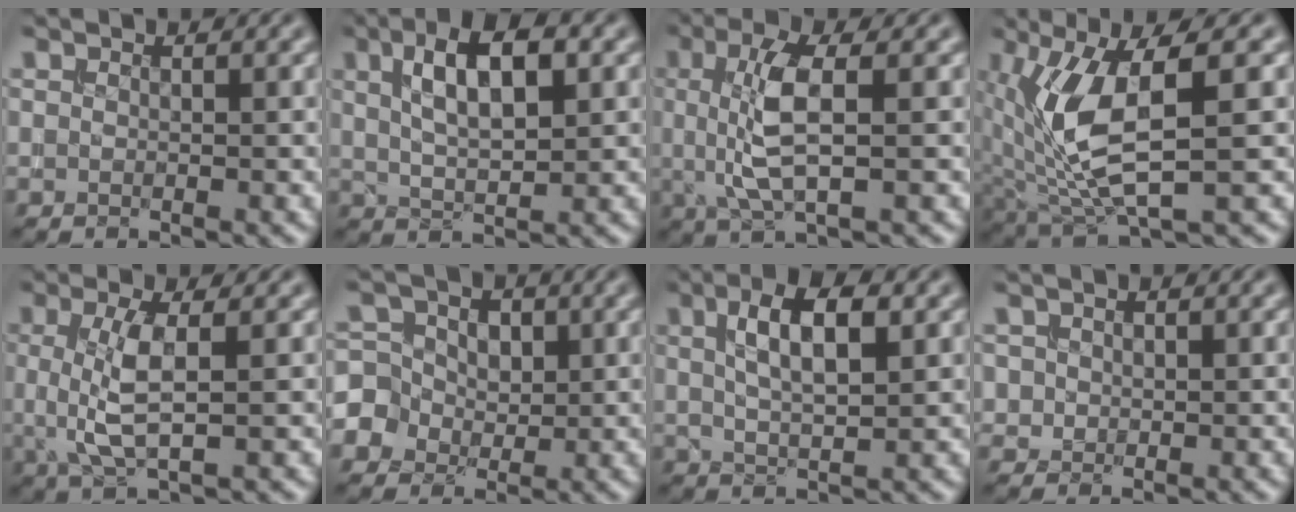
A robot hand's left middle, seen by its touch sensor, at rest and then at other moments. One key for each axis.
{"total": 6.4, "fx": 2.2, "fy": 2.4, "fz": 5.5, "tx": -0.096, "ty": 0.011, "tz": 0.036}
{"total": 5.3, "fx": 0.3, "fy": 1.6, "fz": 5.0, "tx": -0.107, "ty": 0.005, "tz": 0.007}
{"total": 7.7, "fx": 1.0, "fy": 2.5, "fz": 7.2, "tx": -0.163, "ty": -0.006, "tz": 0.027}
{"total": 4.3, "fx": 0.2, "fy": 1.2, "fz": 4.2, "tx": -0.092, "ty": 0.002, "tz": 0.005}
{"total": 6.0, "fx": 0.3, "fy": 5.5, "fz": 2.2, "tx": -0.037, "ty": 0.043, "tz": -0.011}
{"total": 5.5, "fx": 1.7, "fy": 1.9, "fz": 4.9, "tx": -0.087, "ty": 0.009, "tz": 0.028}
{"total": 1.2, "fx": 0.1, "fy": 1.1, "fz": 0.2, "tx": -0.002, "ty": -0.002, "tz": 0.009}